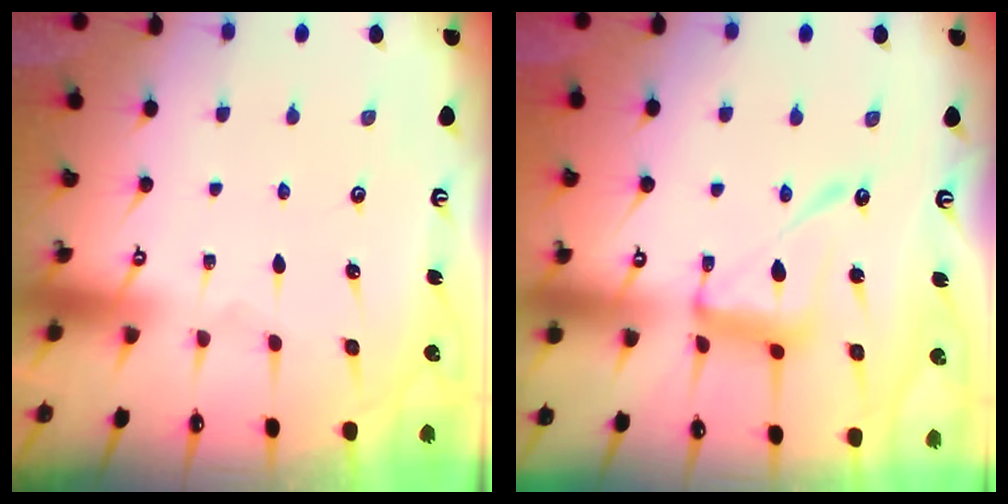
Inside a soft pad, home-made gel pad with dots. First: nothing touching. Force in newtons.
{"total": 12.6, "press": 12.6, "slide": 1.0}